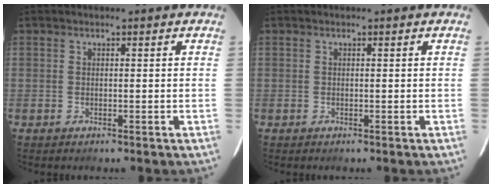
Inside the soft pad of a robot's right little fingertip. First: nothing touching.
{"total": 0.0}